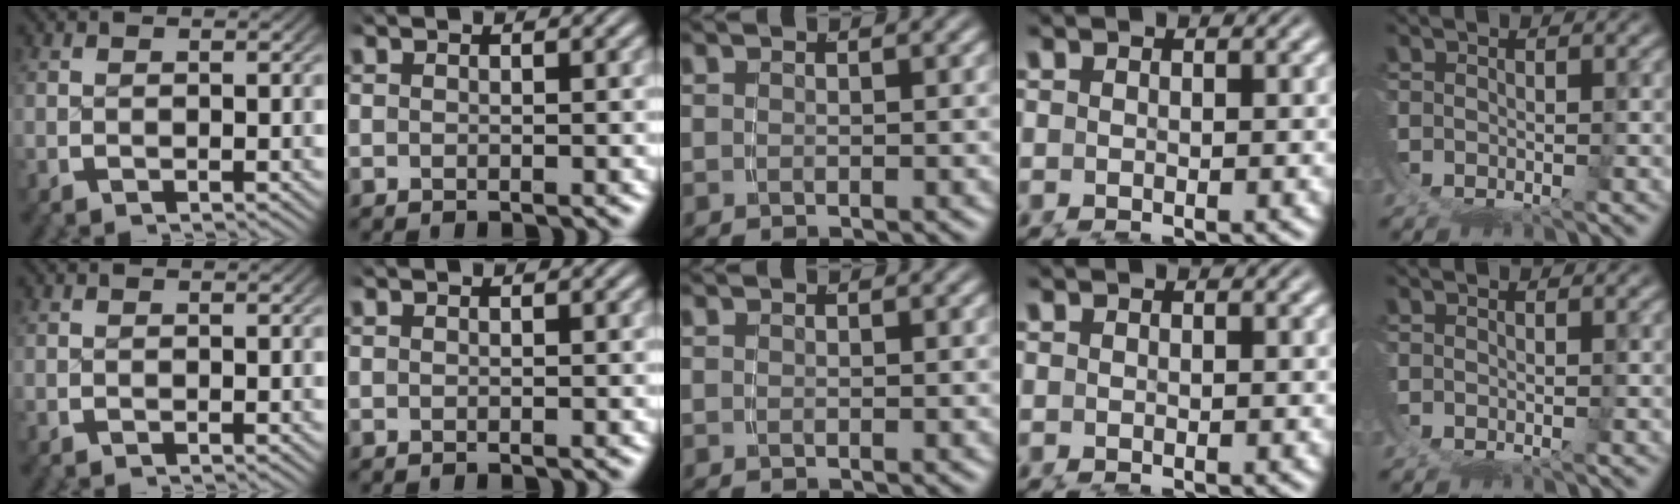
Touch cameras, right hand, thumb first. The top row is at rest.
{}